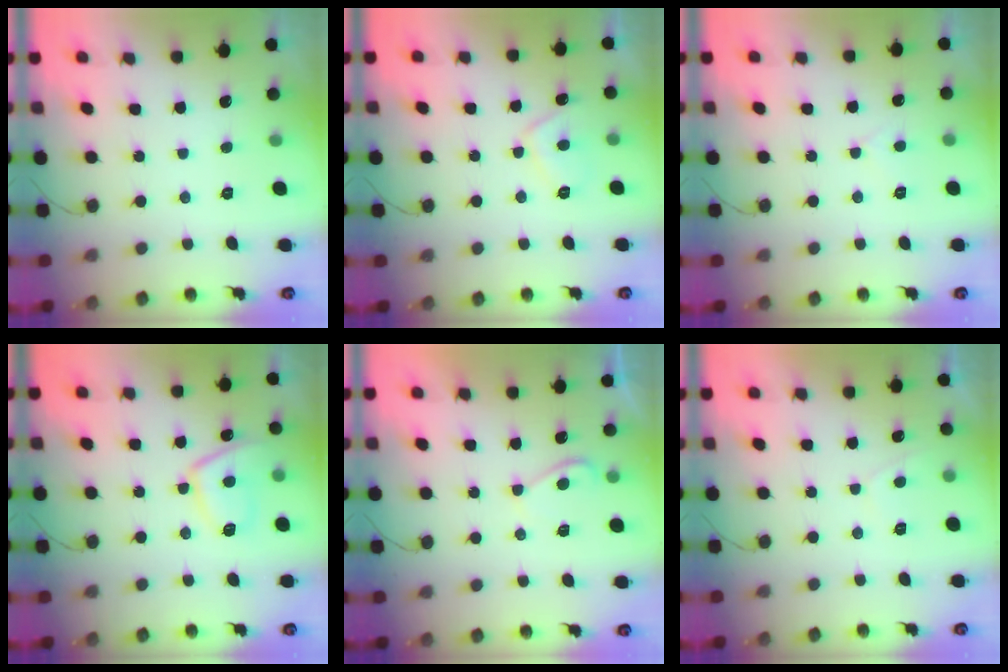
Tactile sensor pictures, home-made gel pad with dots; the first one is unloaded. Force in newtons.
{"total": 4.9, "press": 4.7, "slide": 1.1}
{"total": 2.7, "press": 2.7, "slide": 0.3}
{"total": 8.9, "press": 8.9, "slide": 0.8}
{"total": 3.8, "press": 3.7, "slide": 0.7}
{"total": 1.0, "press": 0.8, "slide": 0.6}